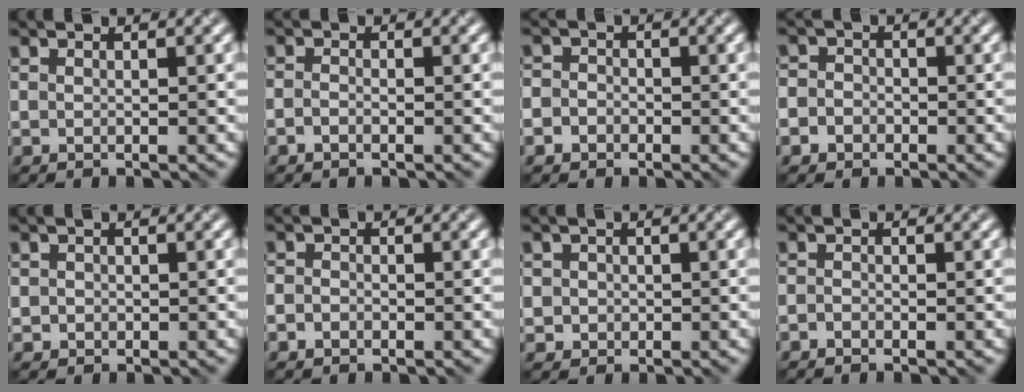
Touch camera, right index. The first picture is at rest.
{"total": 0.8, "force": [-0.5, 0.4, 0.6], "torque": [-0.011, -0.001, -0.012]}
{"total": 2.5, "force": [-0.8, 2.2, 0.8], "torque": [0.009, 0.011, -0.031]}
{"total": 2.9, "force": [-1.0, 2.6, 0.9], "torque": [0.009, 0.011, -0.039]}
{"total": 0.8, "force": [-0.1, 0.8, 0.0], "torque": [0.009, -0.004, -0.003]}
{"total": 1.1, "force": [-0.6, 0.8, 0.4], "torque": [-0.003, 0.000, -0.014]}
{"total": 1.7, "force": [0.1, 1.6, 0.3], "torque": [0.015, 0.001, -0.001]}
{"total": 0.7, "force": [-0.6, 0.2, 0.3], "torque": [-0.003, -0.001, -0.014]}